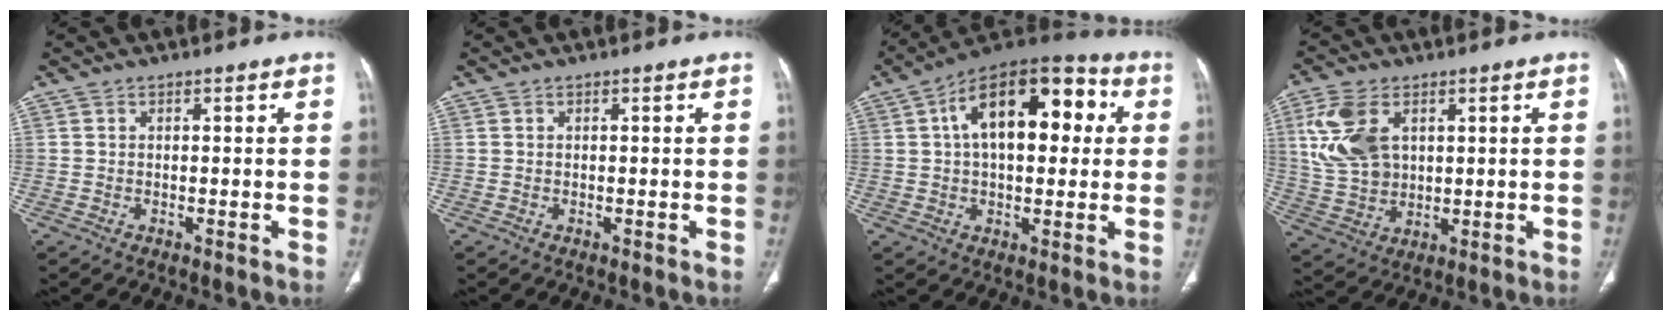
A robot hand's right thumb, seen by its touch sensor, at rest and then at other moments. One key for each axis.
{"total": 0.0}
{"total": 19.7, "fx": 4.4, "fy": 10.6, "fz": 16.0, "tx": -0.214, "ty": 0.032, "tz": 0.056}
{"total": 11.6, "fx": 3.6, "fy": 7.6, "fz": 8.0, "tx": -0.162, "ty": -0.004, "tz": 0.082}